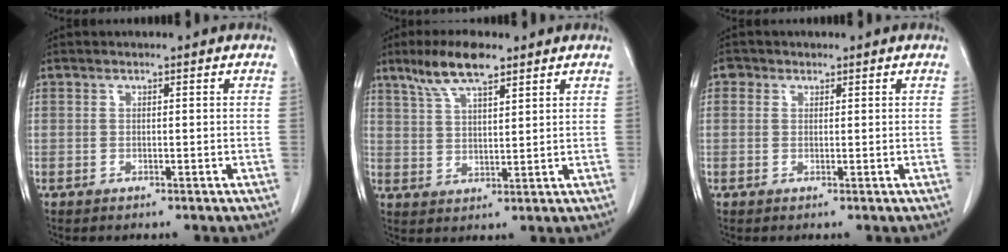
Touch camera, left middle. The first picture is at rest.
{"total": 7.9, "force": [5.7, 1.7, 5.2], "torque": [-0.108, 0.010, 0.109]}
{"total": 1.4, "force": [0.7, 1.2, 0.2], "torque": [0.004, 0.002, 0.007]}